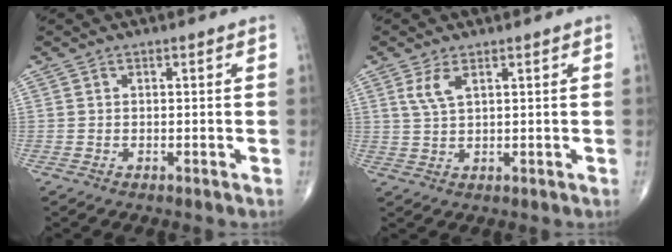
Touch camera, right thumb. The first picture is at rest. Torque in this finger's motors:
{"motor_torque": [-0.37, 0.30, 0.52, 0.12, 0.00]}